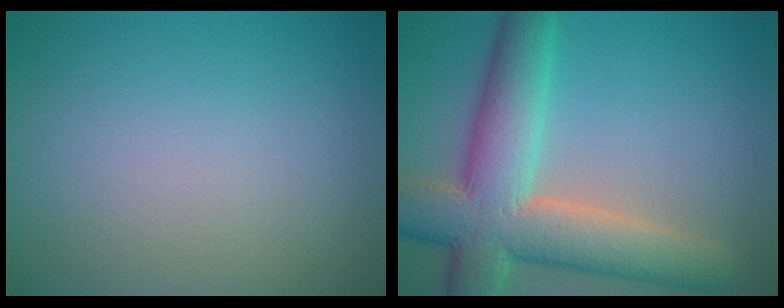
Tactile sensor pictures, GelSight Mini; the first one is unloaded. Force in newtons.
{"total": 10.2, "press": 10.2, "slide": 0.9}